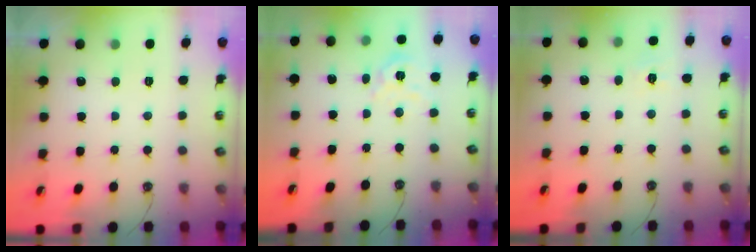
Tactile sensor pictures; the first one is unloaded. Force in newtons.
{"total": 6.3, "press": 6.3, "slide": 0.4}
{"total": 2.7, "press": 2.7, "slide": 0.5}